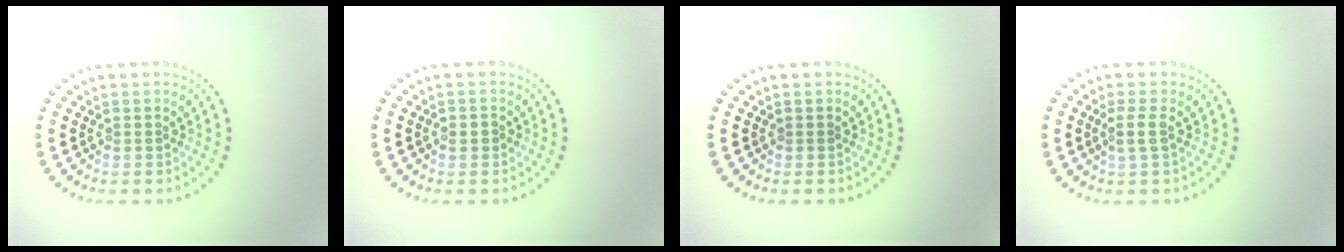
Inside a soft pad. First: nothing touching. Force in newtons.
{"total": 1.0, "press": 0.9, "slide": 0.3}
{"total": 0.0}
{"total": 1.6, "press": 1.2, "slide": 1.0}